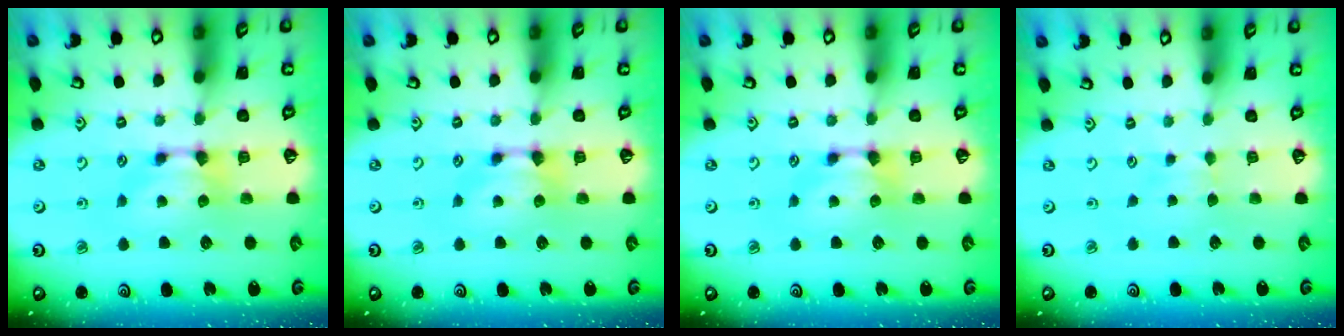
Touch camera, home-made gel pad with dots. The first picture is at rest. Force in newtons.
{"total": 0.0}
{"total": 0.0}
{"total": 2.6, "press": 2.5, "slide": 0.2}